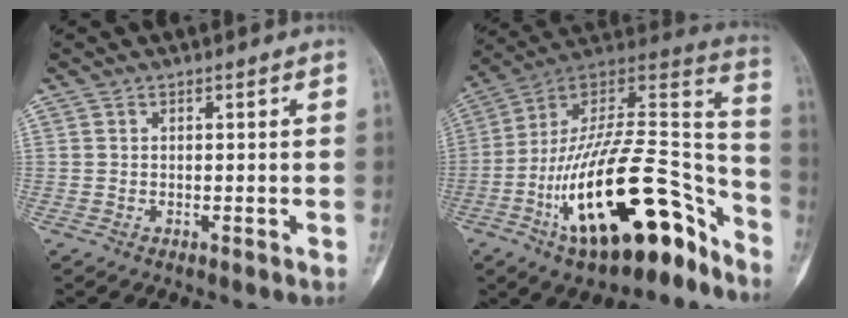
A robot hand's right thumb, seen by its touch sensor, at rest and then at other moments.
{"total": 28.4, "force": [-14.6, 11.8, 21.3], "torque": [-0.311, 0.099, -0.239]}